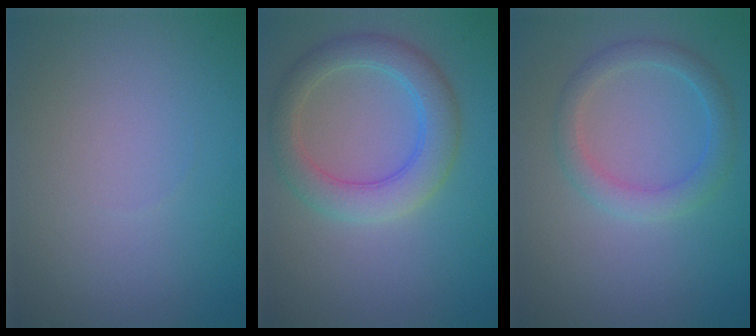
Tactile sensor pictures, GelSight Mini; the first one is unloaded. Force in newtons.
{"total": 4.5, "press": 4.5, "slide": 0.2}
{"total": 2.7, "press": 2.7, "slide": 0.1}